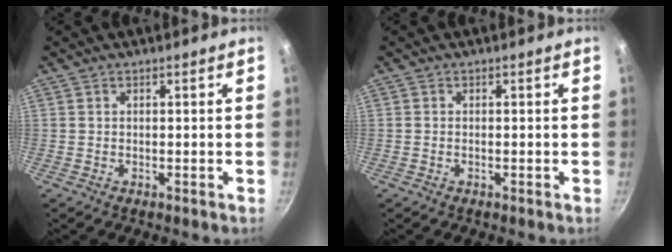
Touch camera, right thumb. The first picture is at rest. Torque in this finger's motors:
{"motor_torque": [-0.40, -0.13, -0.48, 0.34, -0.06]}